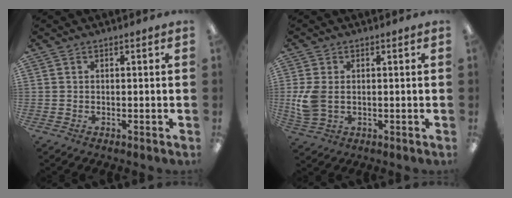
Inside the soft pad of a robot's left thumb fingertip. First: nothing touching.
{"total": 6.0, "force": [0.0, 4.1, 4.3], "torque": [-0.097, -0.003, -0.002]}